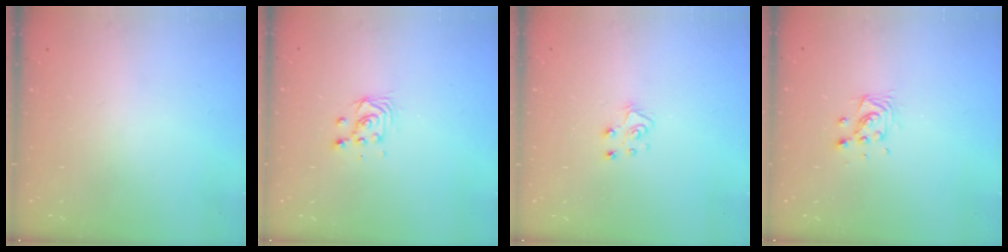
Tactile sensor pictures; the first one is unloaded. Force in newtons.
{"total": 3.4, "press": 3.4, "slide": 0.2}
{"total": 6.3, "press": 6.3, "slide": 0.3}
{"total": 5.2, "press": 5.2, "slide": 0.1}